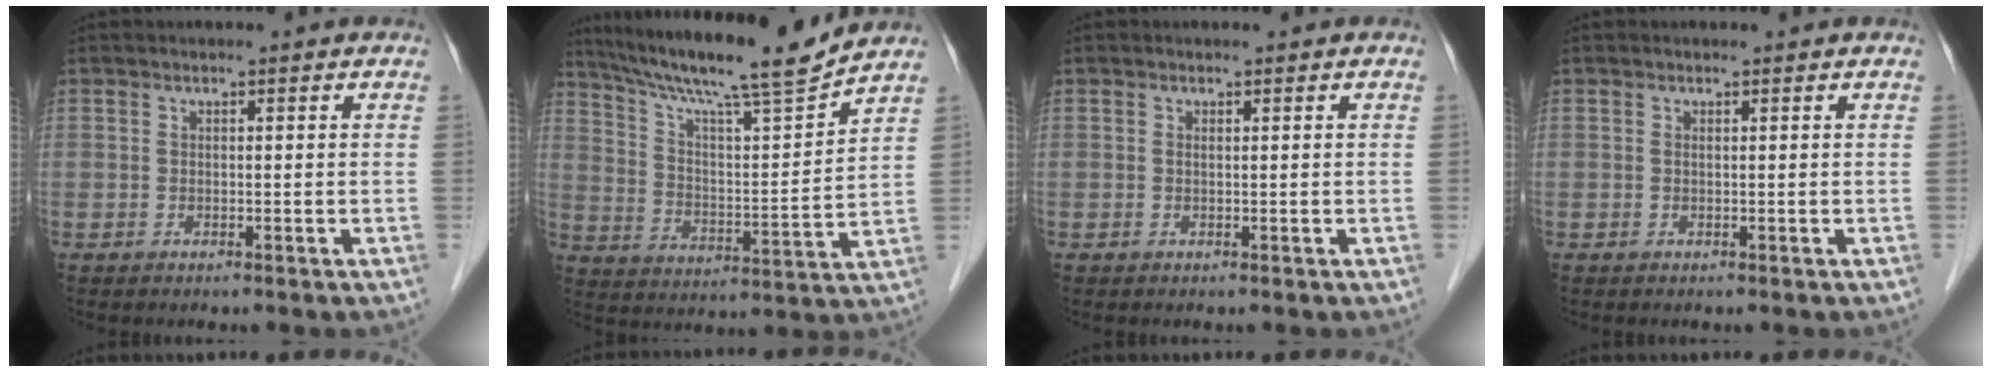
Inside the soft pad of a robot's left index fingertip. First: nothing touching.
{"total": 17.0, "force": [15.0, -0.8, 7.9], "torque": [-0.140, -0.008, 0.241]}
{"total": 0.0}
{"total": 0.0}